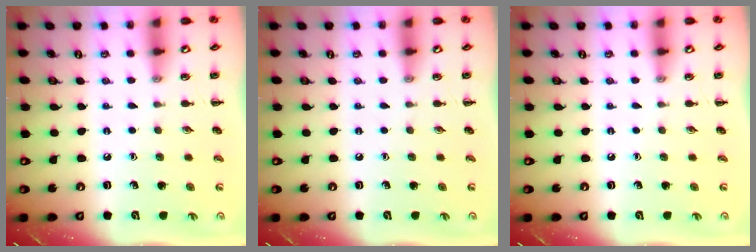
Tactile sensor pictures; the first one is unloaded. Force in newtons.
{"total": 0.0}
{"total": 0.0}